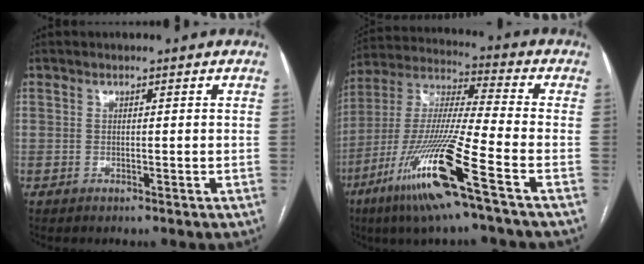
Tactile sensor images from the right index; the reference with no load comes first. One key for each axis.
{"total": 17.8, "fx": -8.8, "fy": -0.6, "fz": 15.4, "tx": -0.330, "ty": -0.041, "tz": -0.174}